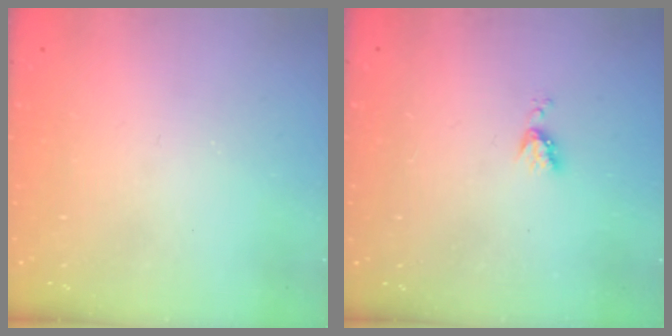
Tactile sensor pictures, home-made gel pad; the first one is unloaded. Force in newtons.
{"total": 4.3, "press": 4.3, "slide": 0.5}